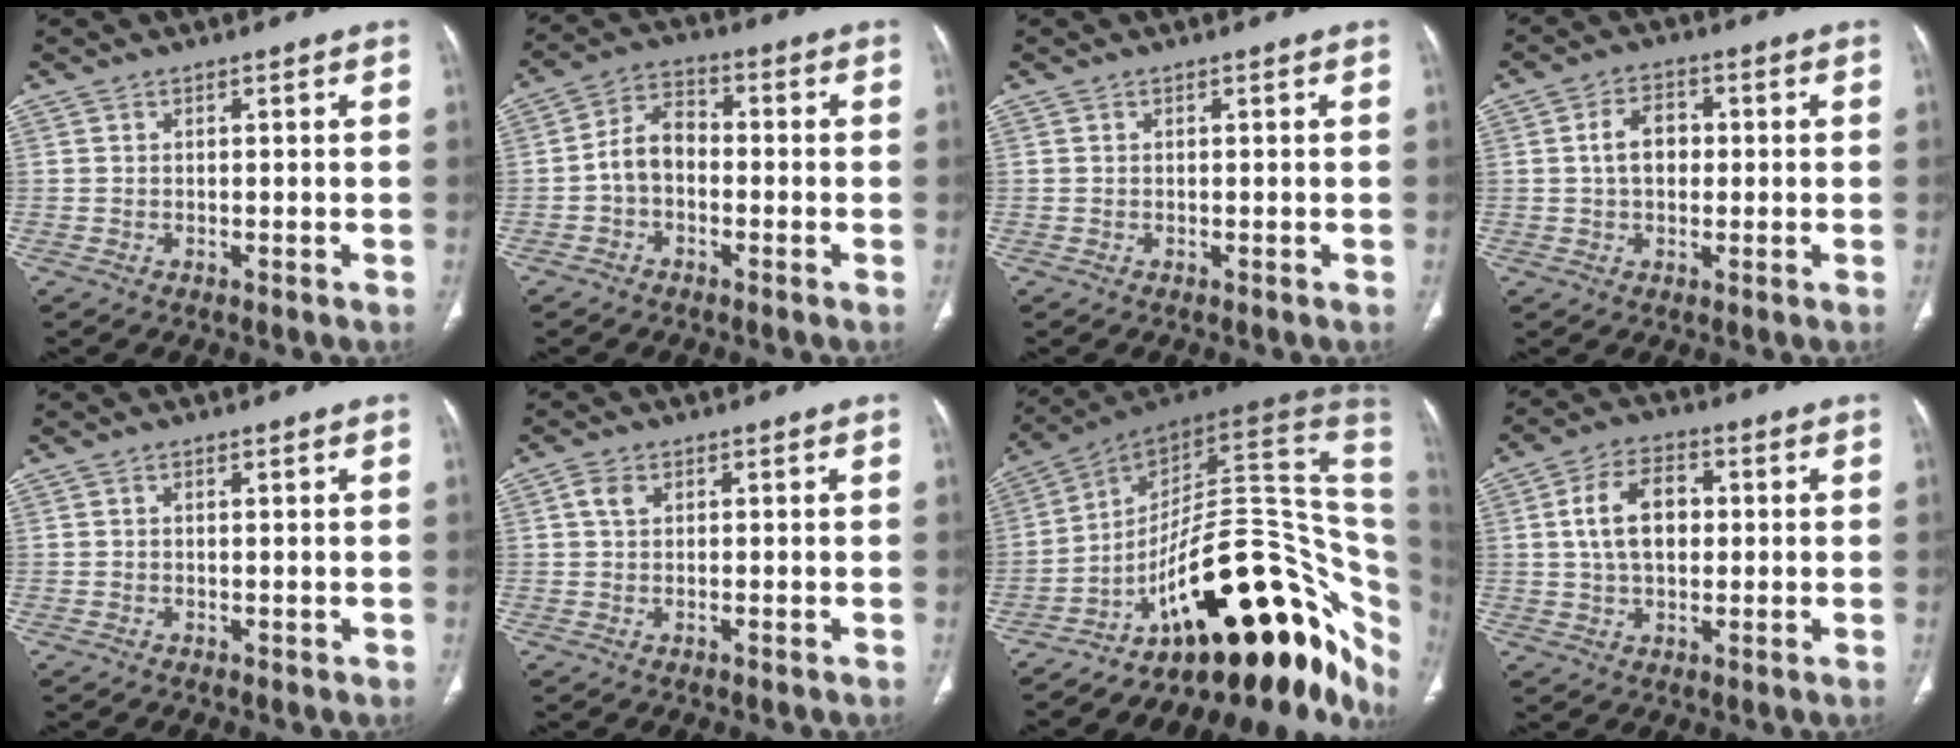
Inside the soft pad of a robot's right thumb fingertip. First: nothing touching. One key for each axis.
{"total": 8.9, "fx": -2.0, "fy": 6.3, "fz": 6.0, "tx": -0.093, "ty": 0.037, "tz": -0.050}
{"total": 0.0}
{"total": 6.0, "fx": 0.4, "fy": 4.2, "fz": 4.3, "tx": -0.066, "ty": 0.014, "tz": 0.002}
{"total": 0.0}
{"total": 2.3, "fx": 0.5, "fy": 1.5, "fz": 1.6, "tx": -0.038, "ty": 0.002, "tz": 0.007}
{"total": 31.8, "fx": -8.8, "fy": 13.8, "fz": 27.2, "tx": -0.250, "ty": 0.103, "tz": -0.124}
{"total": 10.0, "fx": 1.2, "fy": 6.4, "fz": 7.6, "tx": -0.123, "ty": 0.013, "tz": 0.020}